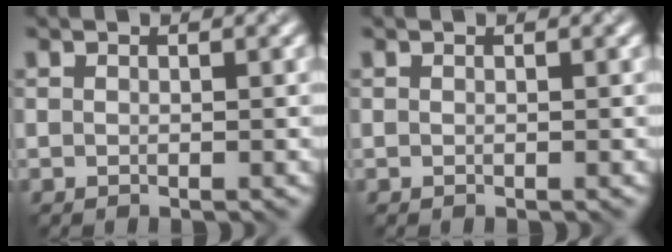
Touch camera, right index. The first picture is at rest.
{"total": 0.0}